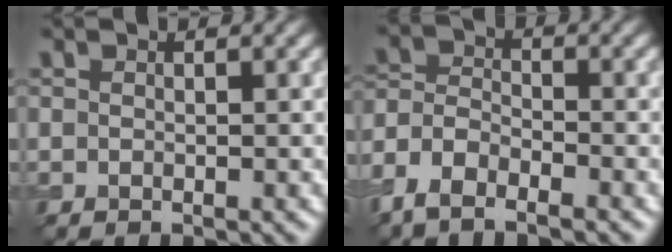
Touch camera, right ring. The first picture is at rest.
{"total": 4.8, "force": [-3.5, 2.1, 2.6], "torque": [-0.053, -0.001, -0.077]}